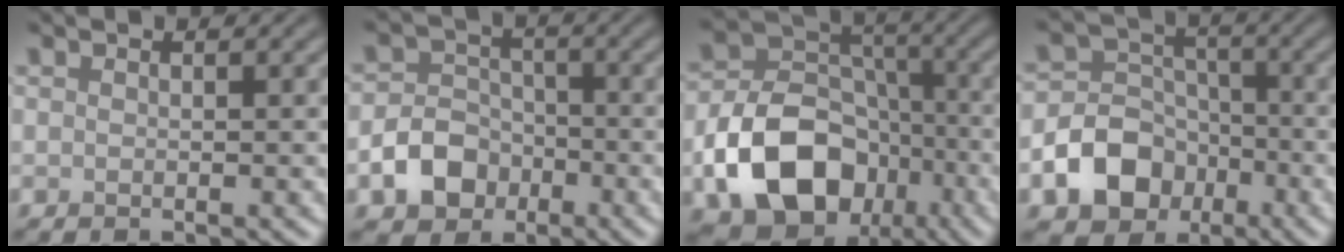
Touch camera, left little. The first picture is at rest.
{"total": 4.9, "force": [-2.2, 3.8, 2.2], "torque": [-0.027, 0.001, -0.050]}
{"total": 11.6, "force": [-5.0, 8.1, 6.6], "torque": [-0.114, -0.006, -0.093]}
{"total": 9.3, "force": [-4.5, 7.4, 3.5], "torque": [-0.045, -0.019, -0.103]}